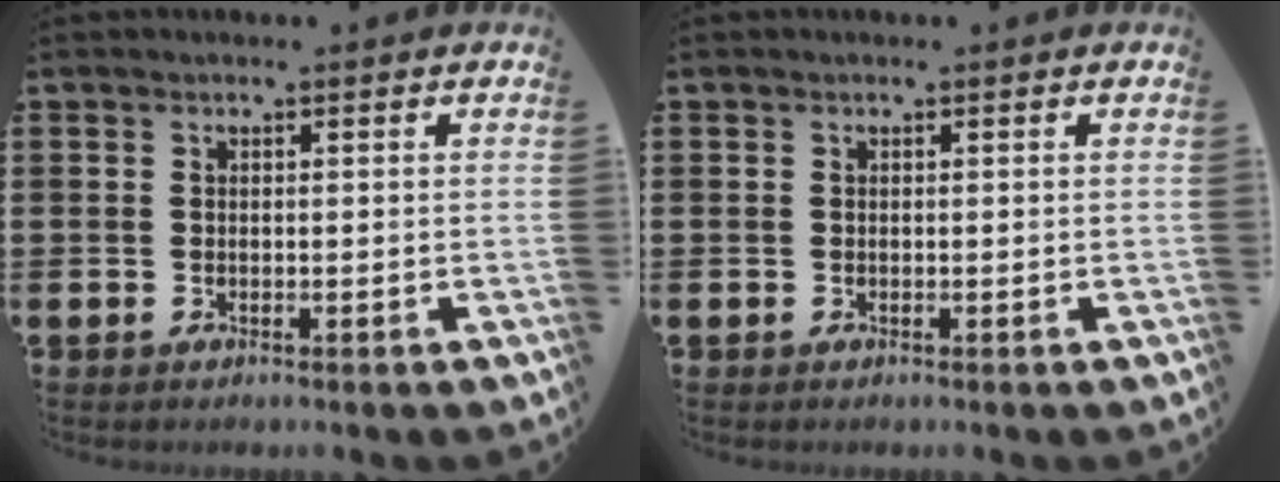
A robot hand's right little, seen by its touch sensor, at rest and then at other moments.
{"total": 0.0}